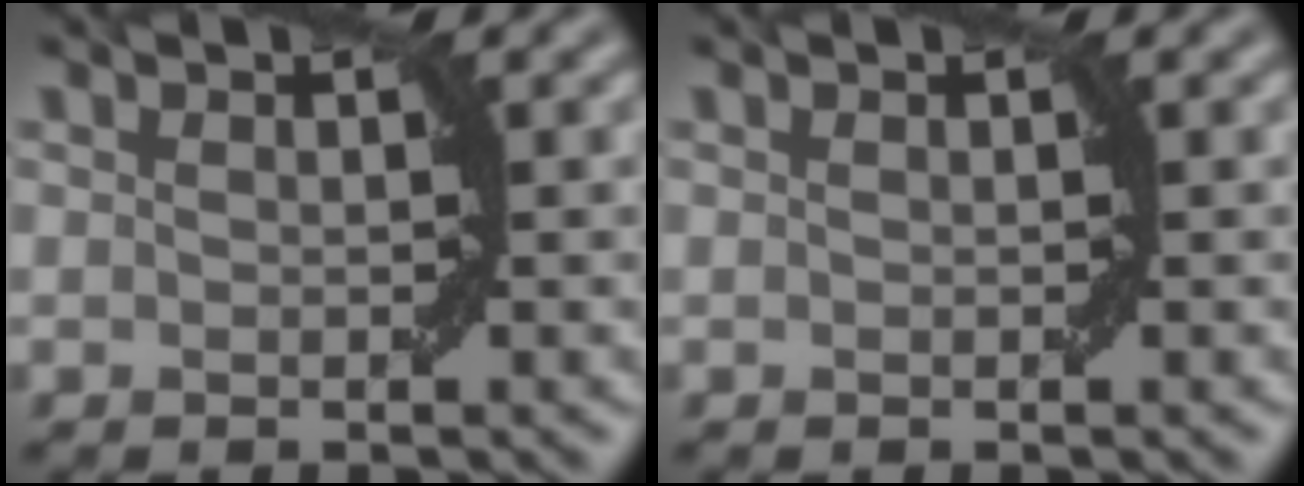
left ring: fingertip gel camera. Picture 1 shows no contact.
{"total": 0.0}